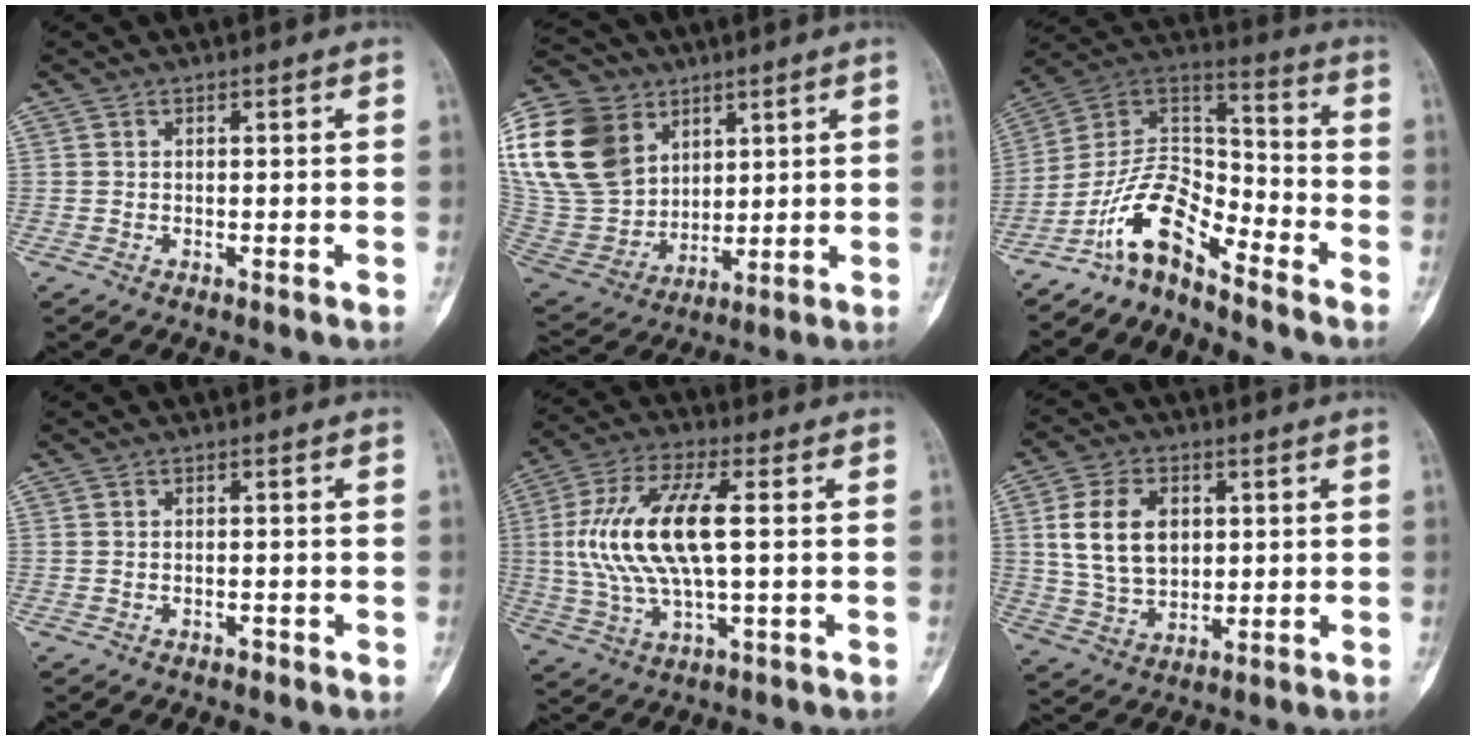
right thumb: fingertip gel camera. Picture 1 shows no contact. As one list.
[{"total": 25.6, "force": [9.8, 19.6, 13.2], "torque": [-0.286, 0.009, 0.207]}, {"total": 11.8, "force": [-9.0, 4.3, 6.4], "torque": [-0.106, 0.103, -0.179]}, {"total": 0.7, "force": [-0.6, 0.4, 0.2], "torque": [-0.001, 0.004, -0.011]}, {"total": 15.5, "force": [1.3, 5.6, 14.4], "torque": [-0.306, 0.015, 0.026]}, {"total": 11.3, "force": [2.3, 7.9, 7.8], "torque": [-0.130, -0.006, 0.050]}]